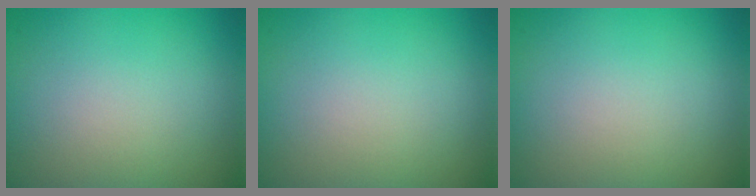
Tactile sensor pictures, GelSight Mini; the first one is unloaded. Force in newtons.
{"total": 0.0}
{"total": 0.0}